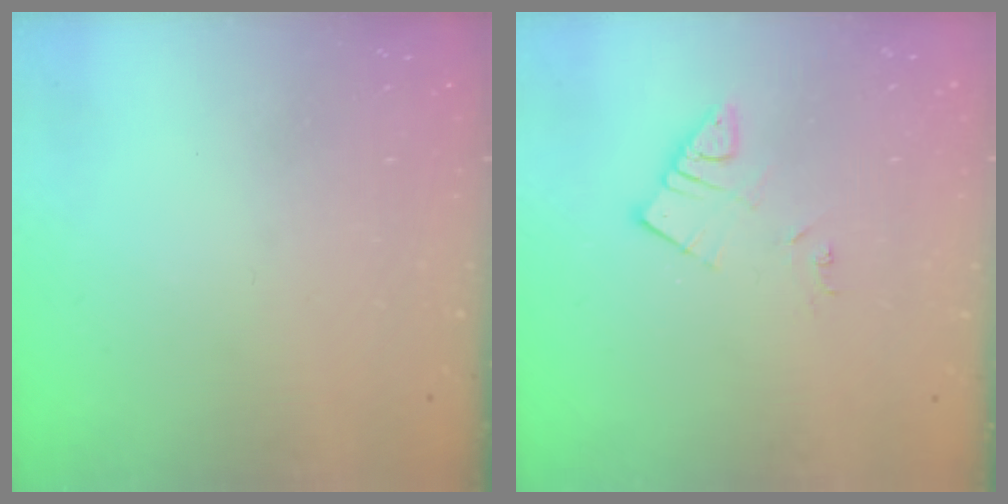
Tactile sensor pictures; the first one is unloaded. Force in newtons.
{"total": 4.4, "press": 4.4, "slide": 0.2}